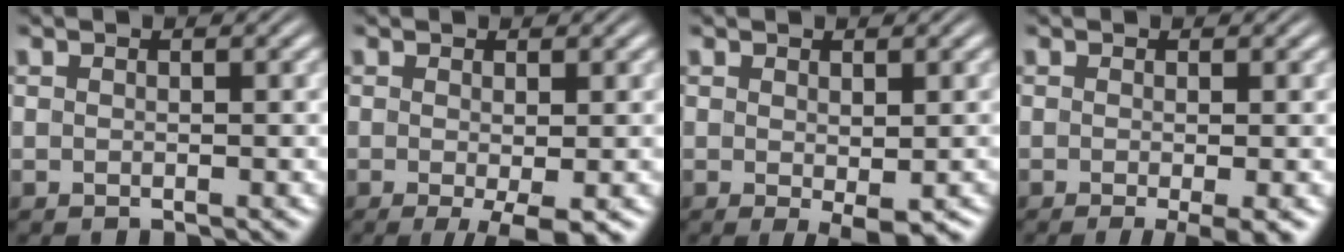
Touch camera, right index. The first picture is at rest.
{"total": 4.3, "force": [-2.5, 1.0, 3.4], "torque": [-0.046, -0.021, -0.027]}
{"total": 2.4, "force": [-0.8, 0.4, 2.2], "torque": [-0.027, -0.018, 0.000]}
{"total": 3.3, "force": [-1.9, 0.6, 2.6], "torque": [-0.035, -0.014, -0.021]}